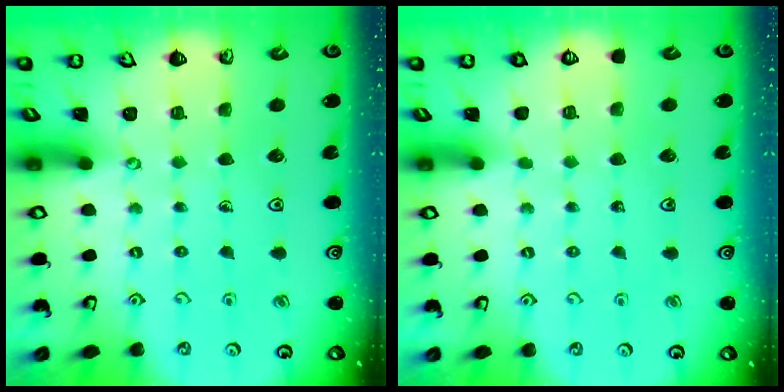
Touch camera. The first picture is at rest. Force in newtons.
{"total": 0.0}